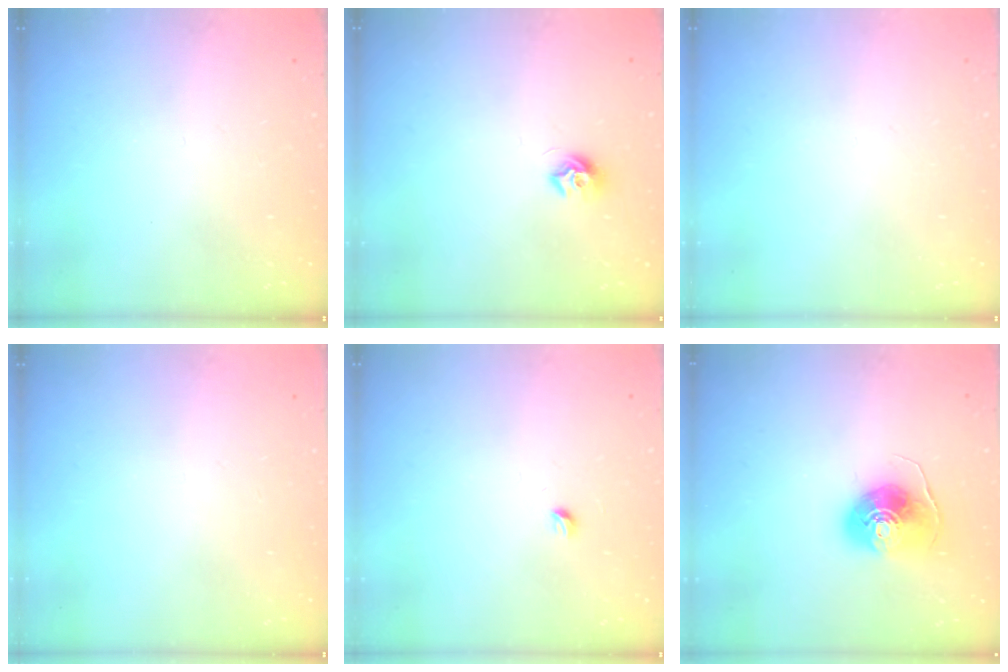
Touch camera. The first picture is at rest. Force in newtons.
{"total": 6.7, "press": 6.6, "slide": 0.6}
{"total": 0.0}
{"total": 0.0}
{"total": 2.9, "press": 2.9, "slide": 0.4}
{"total": 8.3, "press": 8.3, "slide": 0.6}